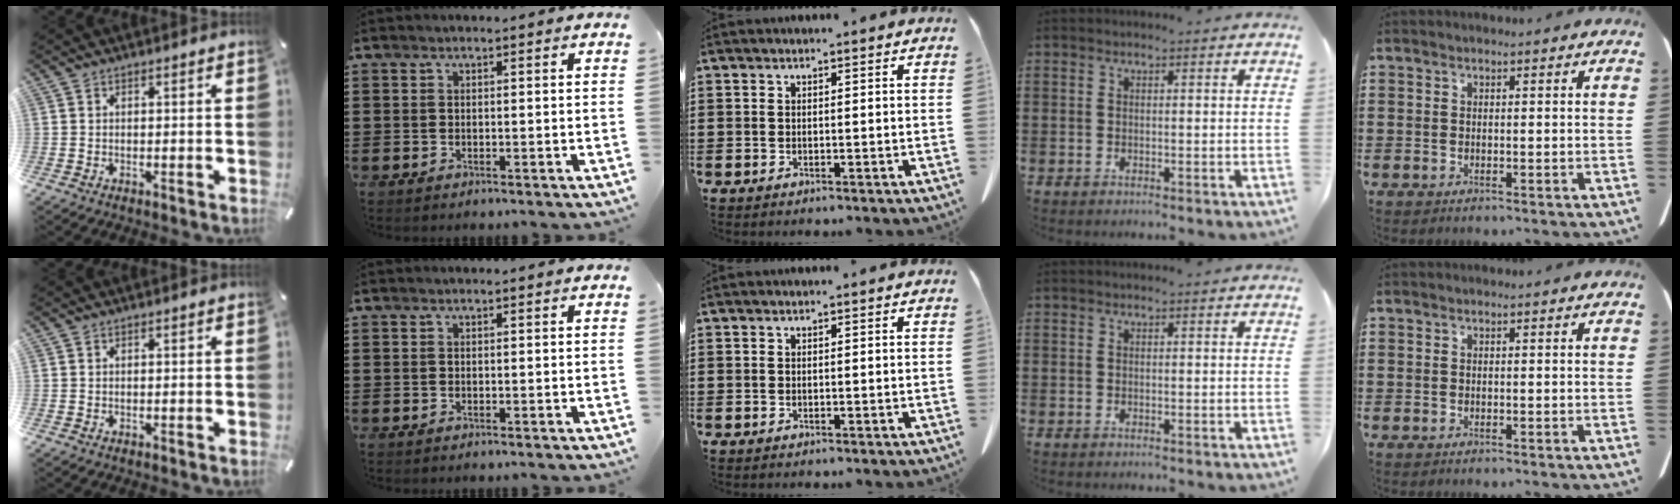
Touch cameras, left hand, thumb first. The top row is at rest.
{}